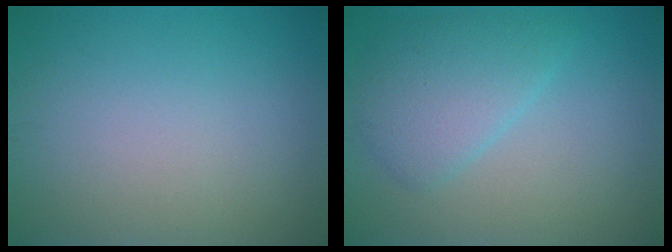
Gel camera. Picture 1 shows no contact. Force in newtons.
{"total": 4.0, "press": 4.0, "slide": 0.1}